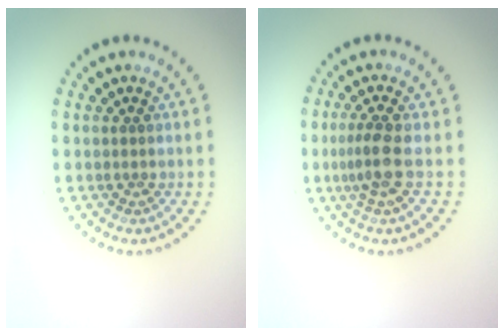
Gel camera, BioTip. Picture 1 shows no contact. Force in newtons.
{"total": 2.3, "press": 1.9, "slide": 1.3}